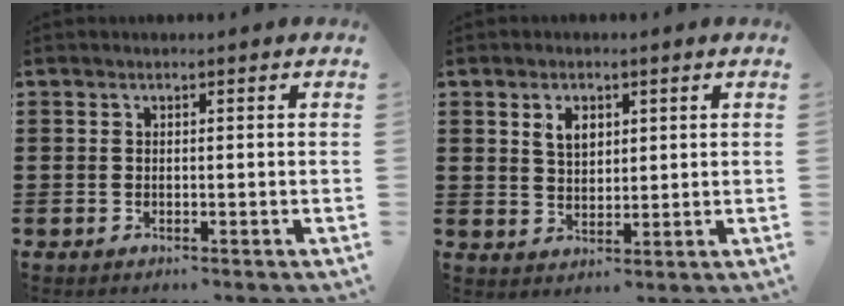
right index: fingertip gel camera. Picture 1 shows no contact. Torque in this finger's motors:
{"motor_torque": [0.13, -0.06, 0.21, 0.03]}